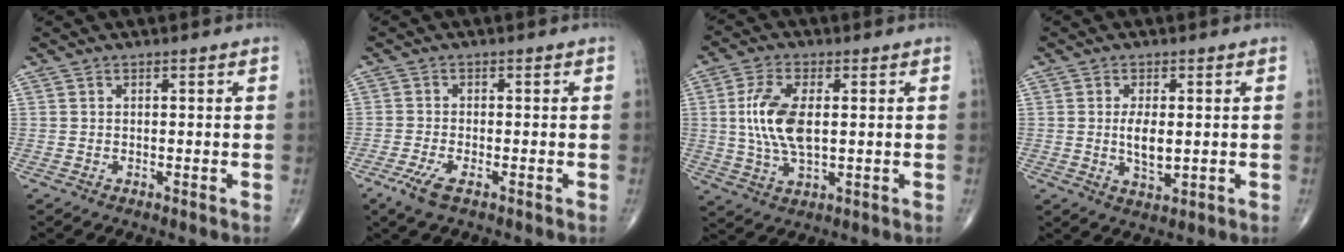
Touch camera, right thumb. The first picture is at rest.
{"total": 3.7, "force": [-2.2, 1.0, 2.9], "torque": [-0.071, -0.004, -0.045]}
{"total": 10.6, "force": [1.0, 5.0, 9.3], "torque": [-0.198, -0.004, 0.022]}
{"total": 5.0, "force": [0.1, 2.2, 4.4], "torque": [-0.078, -0.011, 0.003]}